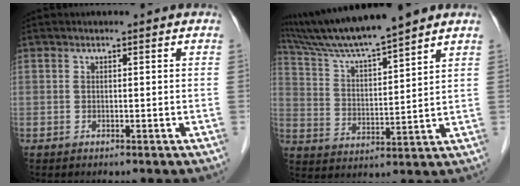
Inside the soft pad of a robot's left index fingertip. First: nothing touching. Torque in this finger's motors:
{"motor_torque": [-0.29, -0.89, 0.32, 0.11]}